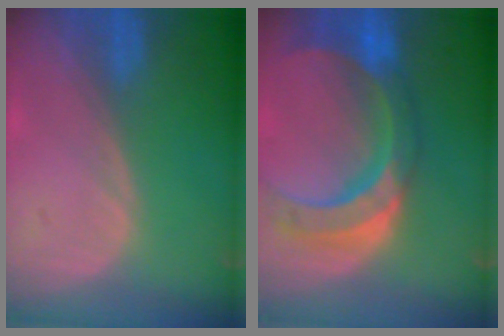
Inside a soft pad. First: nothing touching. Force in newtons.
{"total": 11.6, "press": 9.8, "slide": 6.2}